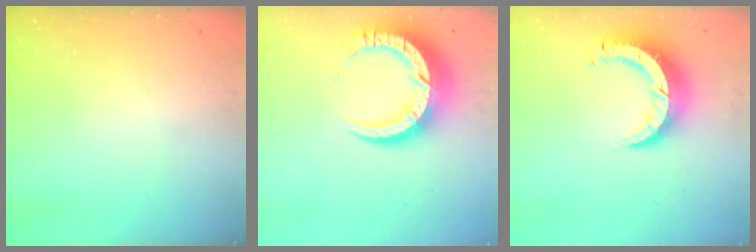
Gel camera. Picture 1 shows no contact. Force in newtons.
{"total": 13.7, "press": 13.6, "slide": 1.2}
{"total": 9.7, "press": 9.6, "slide": 1.0}